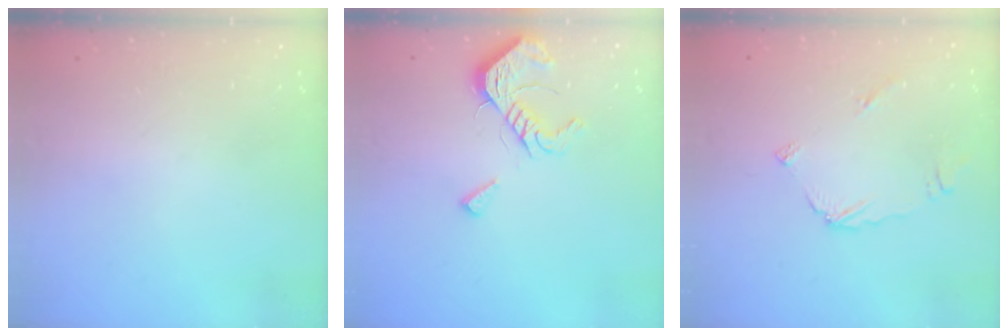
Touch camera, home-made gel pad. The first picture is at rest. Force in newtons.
{"total": 10.7, "press": 10.7, "slide": 0.8}
{"total": 4.9, "press": 4.9, "slide": 0.4}